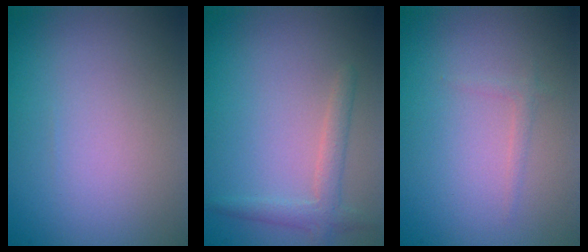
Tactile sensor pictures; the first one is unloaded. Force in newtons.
{"total": 2.2, "press": 2.2, "slide": 0.1}
{"total": 0.8, "press": 0.8, "slide": 0.1}